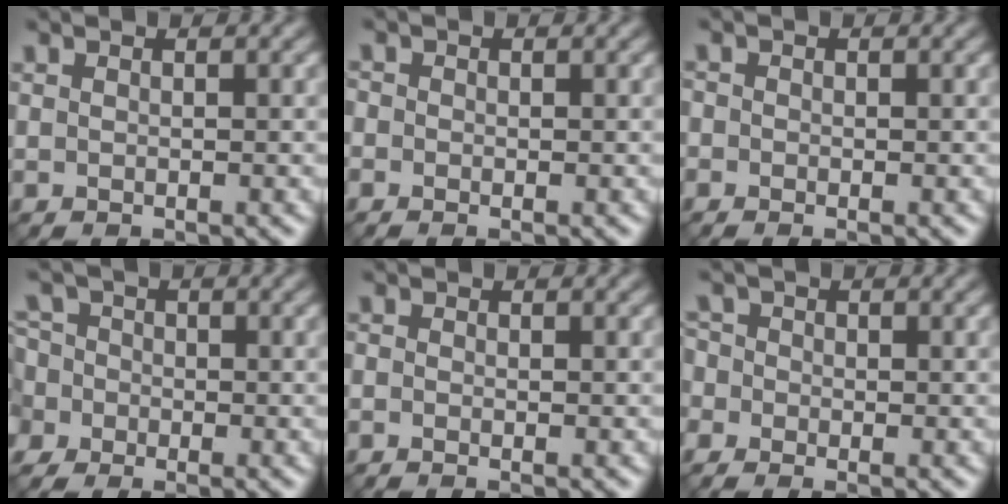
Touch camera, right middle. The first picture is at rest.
{"total": 1.1, "force": [-0.7, 0.9, 0.3], "torque": [0.001, -0.007, -0.008]}
{"total": 1.1, "force": [-0.8, 0.7, 0.2], "torque": [0.004, -0.006, -0.014]}
{"total": 5.5, "force": [-0.3, 5.0, 2.3], "torque": [-0.049, 0.028, -0.050]}
{"total": 0.8, "force": [-0.8, 0.1, 0.3], "torque": [-0.003, -0.002, -0.018]}
{"total": 3.9, "force": [-1.4, 3.0, 2.0], "torque": [-0.036, 0.018, -0.037]}